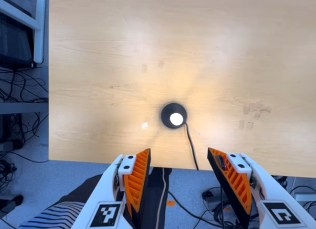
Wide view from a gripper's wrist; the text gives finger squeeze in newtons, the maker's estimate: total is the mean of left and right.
{"total": 0.0}